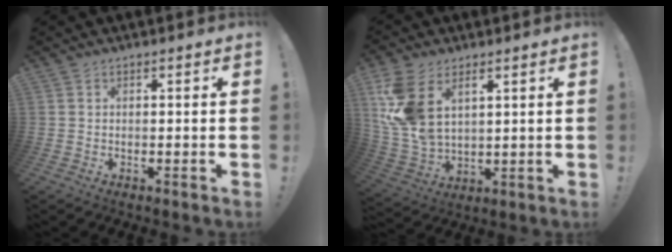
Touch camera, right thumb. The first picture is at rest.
{"total": 12.6, "force": [5.7, 7.4, 8.5], "torque": [-0.187, -0.026, 0.112]}